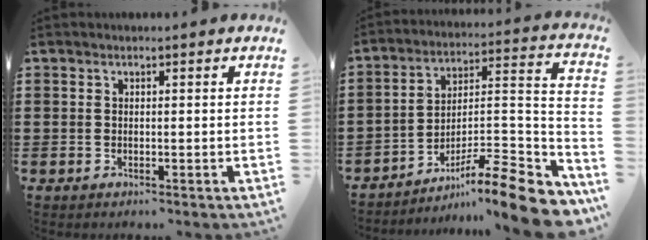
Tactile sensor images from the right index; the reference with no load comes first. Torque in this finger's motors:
{"motor_torque": [1.06, -0.64, 0.30, 0.02]}